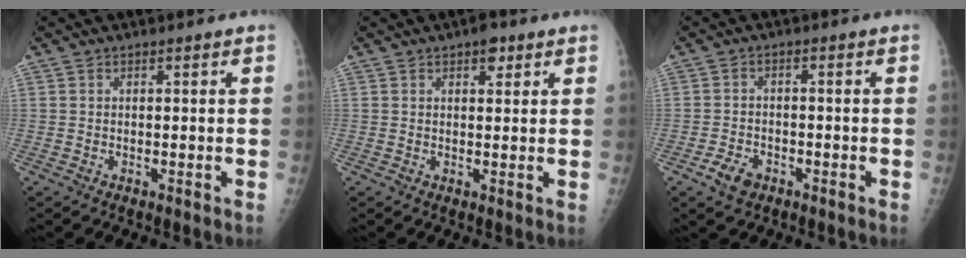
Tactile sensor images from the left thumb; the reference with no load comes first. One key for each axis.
{"total": 3.0, "fx": 1.8, "fy": 1.5, "fz": 1.9, "tx": -0.014, "ty": -0.006, "tz": 0.022}
{"total": 4.0, "fx": -2.3, "fy": 2.7, "fz": 2.0, "tx": -0.033, "ty": 0.011, "tz": -0.038}